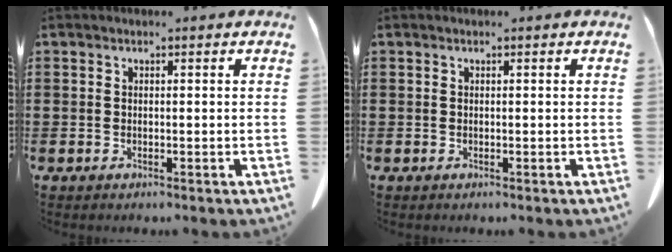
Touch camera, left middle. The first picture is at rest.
{"total": 0.0}